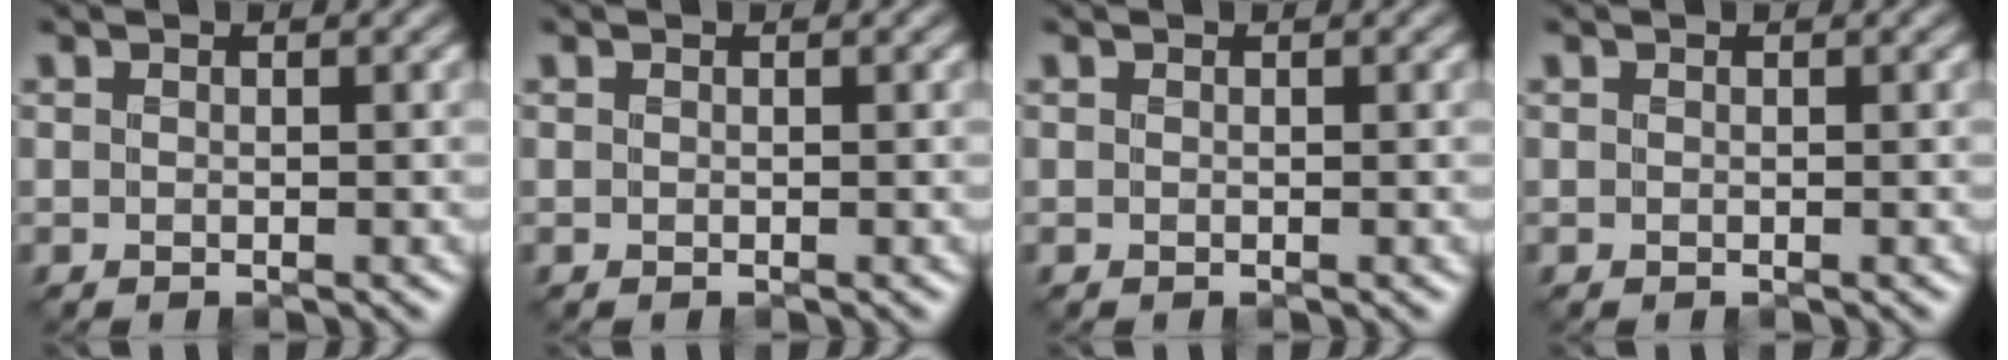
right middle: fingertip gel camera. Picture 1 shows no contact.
{"total": 0.0}
{"total": 0.0}
{"total": 0.0}